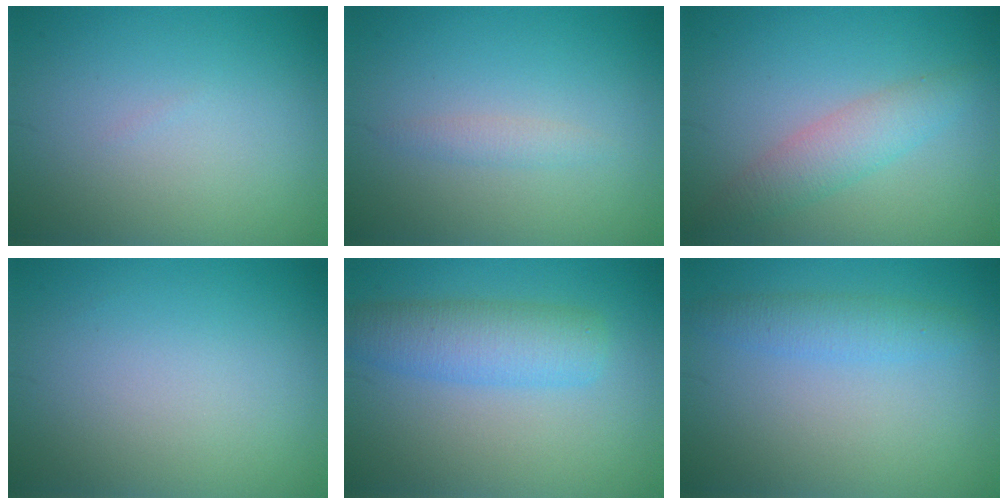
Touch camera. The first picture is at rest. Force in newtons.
{"total": 1.1, "press": 1.1, "slide": 0.1}
{"total": 2.9, "press": 2.9, "slide": 0.1}
{"total": 0.0}
{"total": 4.6, "press": 4.6, "slide": 0.2}
{"total": 2.3, "press": 2.3, "slide": 0.2}